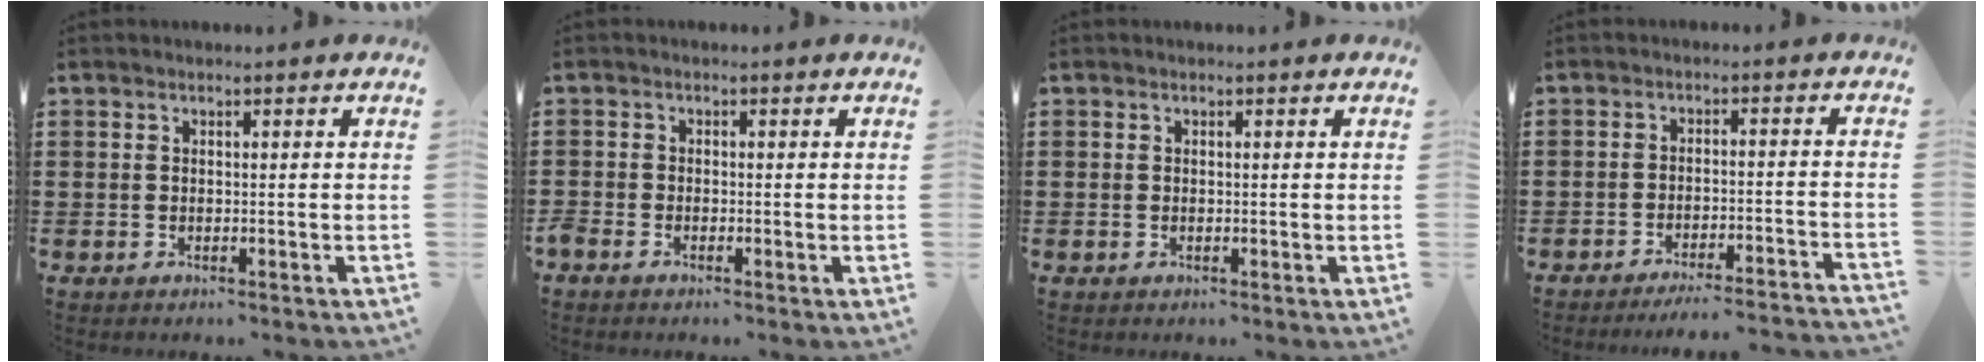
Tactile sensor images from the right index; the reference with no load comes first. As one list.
[{"total": 1.0, "force": [-1.0, 0.2, 0.2], "torque": [-0.007, -0.001, -0.019]}, {"total": 0.0}, {"total": 3.7, "force": [-3.4, -0.5, 1.2], "torque": [-0.022, -0.007, -0.070]}]